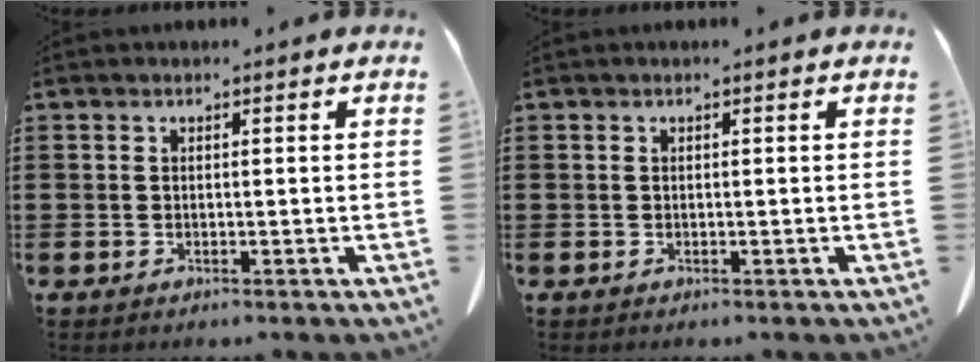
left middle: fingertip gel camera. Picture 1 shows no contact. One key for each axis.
{"total": 0.0}